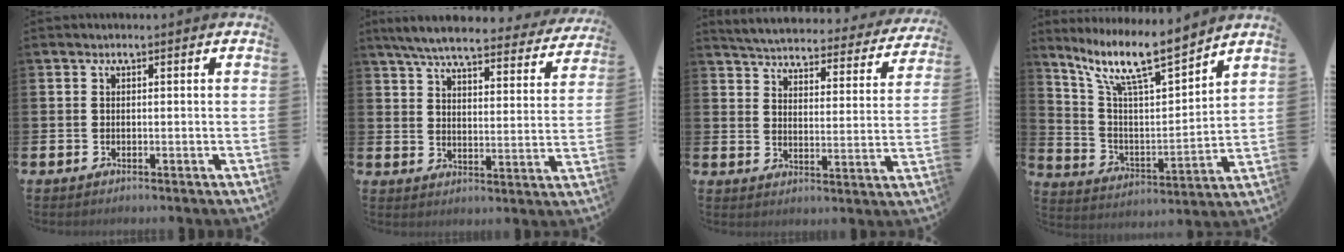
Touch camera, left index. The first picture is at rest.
{"total": 6.6, "force": [5.9, 1.0, 2.7], "torque": [-0.073, -0.036, 0.098]}
{"total": 4.5, "force": [4.4, 0.6, 0.8], "torque": [-0.044, -0.038, 0.072]}
{"total": 11.3, "force": [9.3, 1.9, 6.2], "torque": [-0.149, -0.055, 0.158]}